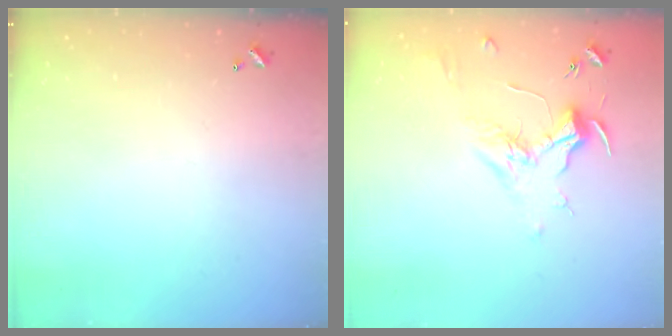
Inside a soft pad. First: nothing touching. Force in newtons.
{"total": 1.7, "press": 1.5, "slide": 0.8}